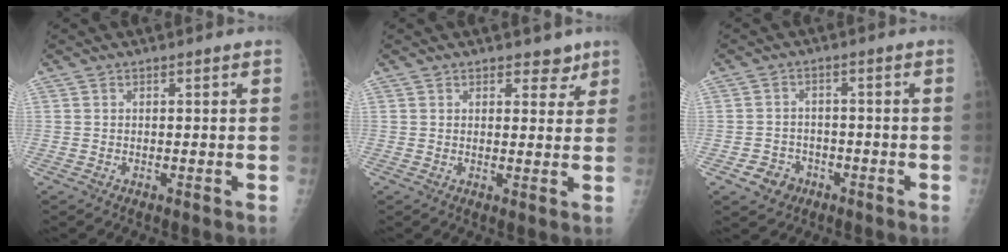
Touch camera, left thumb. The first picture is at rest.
{"total": 3.5, "force": [2.5, 2.1, 1.3], "torque": [0.010, -0.013, 0.032]}
{"total": 4.8, "force": [-2.5, 3.9, 1.0], "torque": [0.003, 0.017, -0.037]}